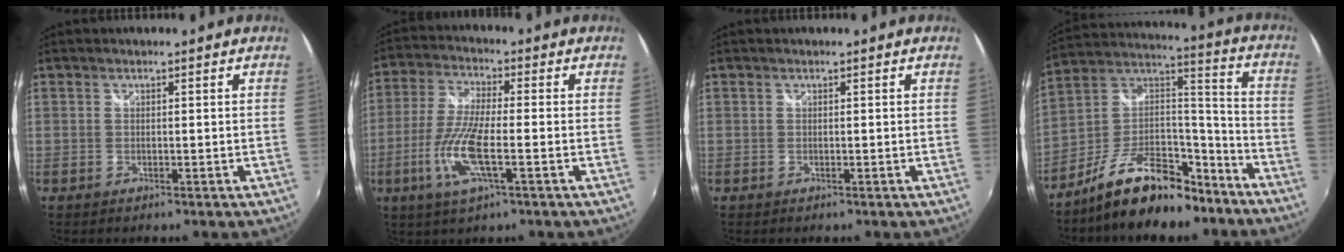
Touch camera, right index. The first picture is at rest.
{"total": 11.2, "force": [-3.5, 2.2, 10.4], "torque": [-0.223, -0.007, -0.070]}
{"total": 0.0}
{"total": 17.9, "force": [-12.4, 8.2, 10.1], "torque": [-0.184, 0.046, -0.197]}